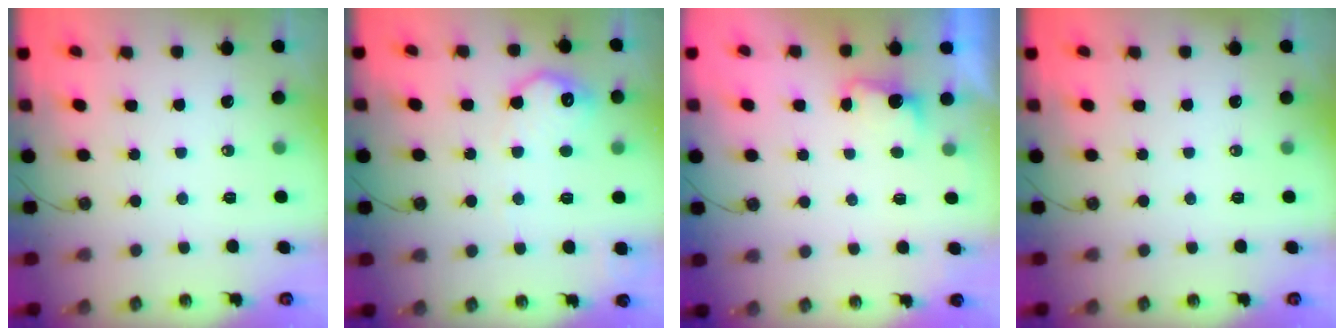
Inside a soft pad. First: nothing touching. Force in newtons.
{"total": 10.8, "press": 10.8, "slide": 0.4}
{"total": 1.9, "press": 1.7, "slide": 0.8}
{"total": 0.0}